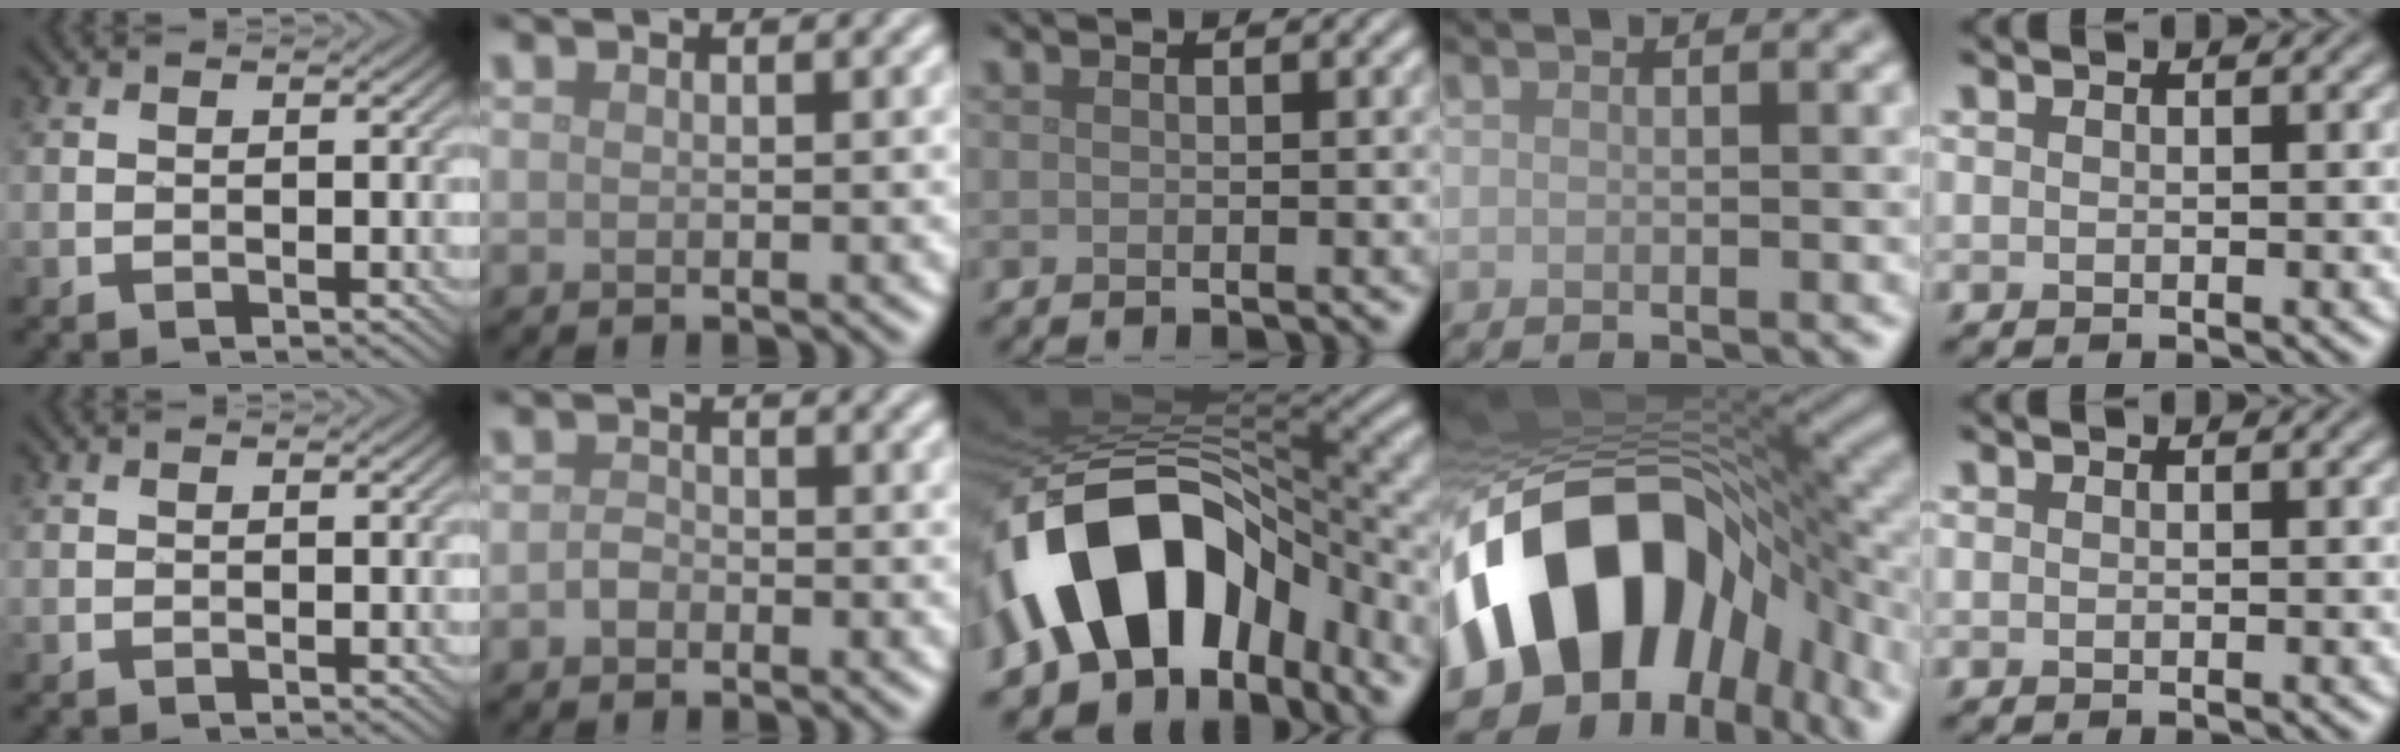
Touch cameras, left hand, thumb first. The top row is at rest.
{"index": {"total": 1.1, "force": [-0.6, 0.8, 0.5], "torque": [-0.011, 0.001, -0.014]}, "middle": {"total": 14.3, "force": [-5.6, 9.3, 9.4], "torque": [-0.159, 0.010, -0.096]}, "ring": {"total": 18.2, "force": [-5.6, 11.3, 13.1], "torque": [-0.241, -0.024, -0.081]}}